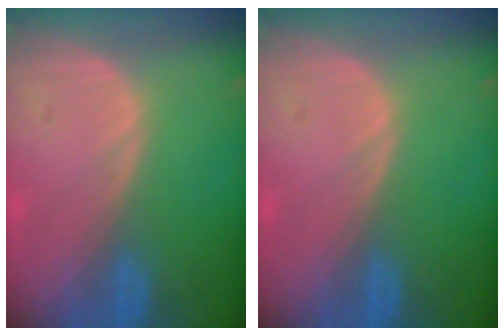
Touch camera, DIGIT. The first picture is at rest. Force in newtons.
{"total": 0.0}